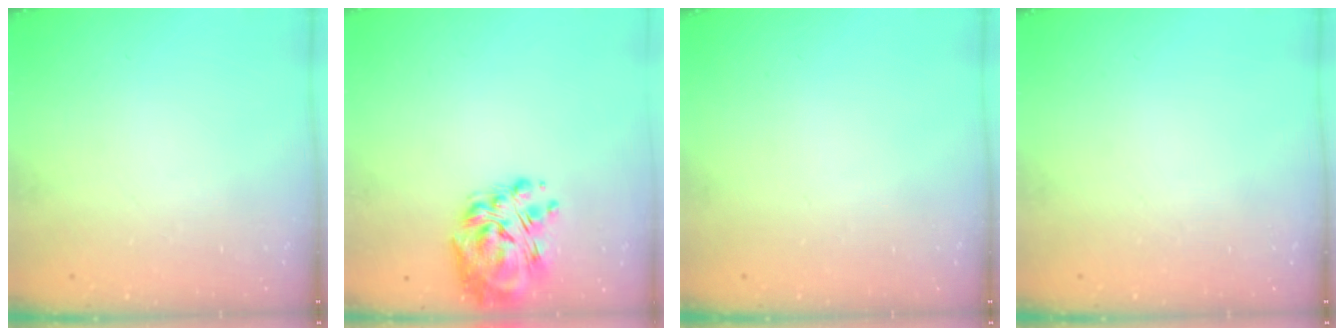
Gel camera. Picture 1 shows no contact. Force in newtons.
{"total": 10.8, "press": 10.2, "slide": 3.7}
{"total": 0.0}
{"total": 0.0}